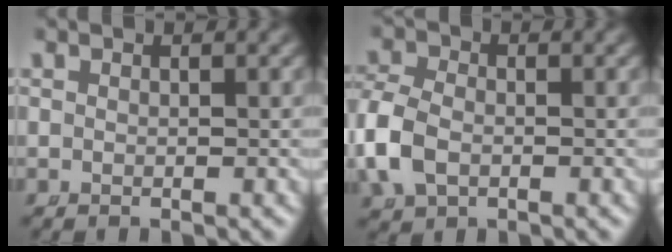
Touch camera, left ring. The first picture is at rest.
{"total": 4.3, "force": [-0.9, 3.4, 2.4], "torque": [-0.087, -0.019, -0.004]}